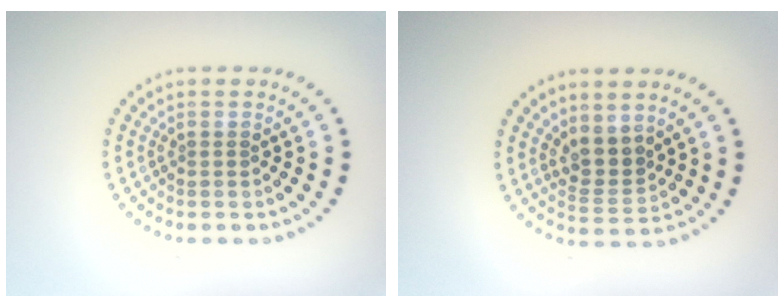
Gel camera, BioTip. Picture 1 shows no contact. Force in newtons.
{"total": 2.7, "press": 2.1, "slide": 1.6}